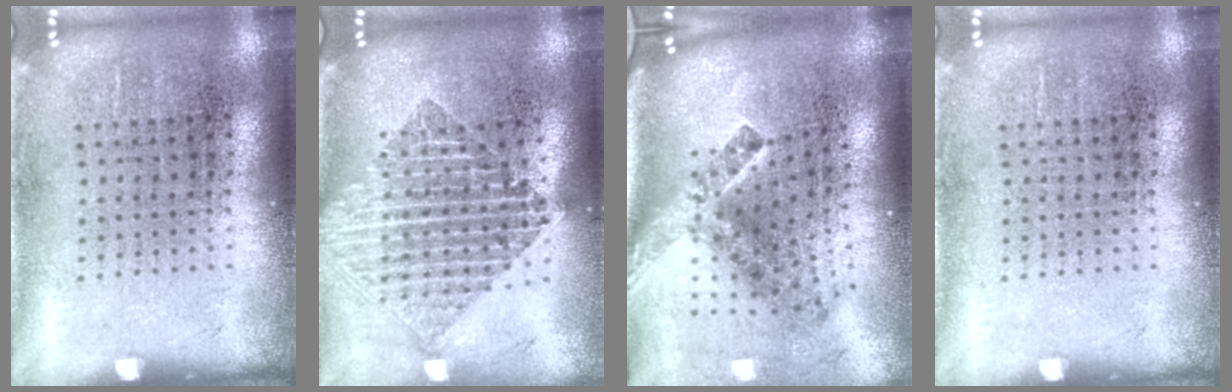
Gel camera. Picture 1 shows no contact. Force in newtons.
{"total": 2.2, "press": 1.7, "slide": 1.4}
{"total": 3.0, "press": 1.7, "slide": 2.5}
{"total": 0.0}